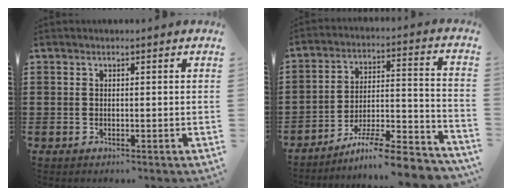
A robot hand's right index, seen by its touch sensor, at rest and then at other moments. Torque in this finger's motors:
{"motor_torque": [2.14, 0.00, 0.47, 0.09]}